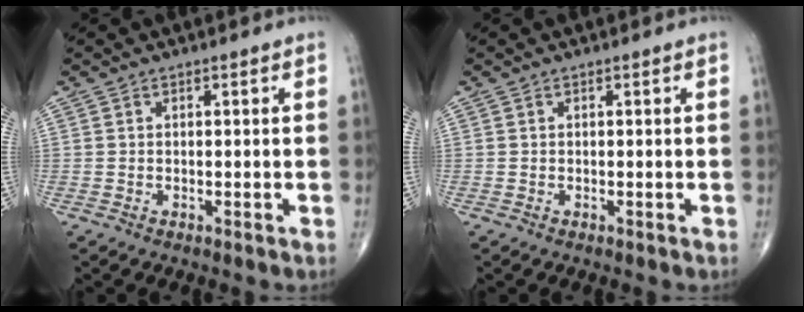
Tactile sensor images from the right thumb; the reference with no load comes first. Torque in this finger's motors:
{"motor_torque": [0.03, 0.03, 0.00, 0.00, 0.00]}